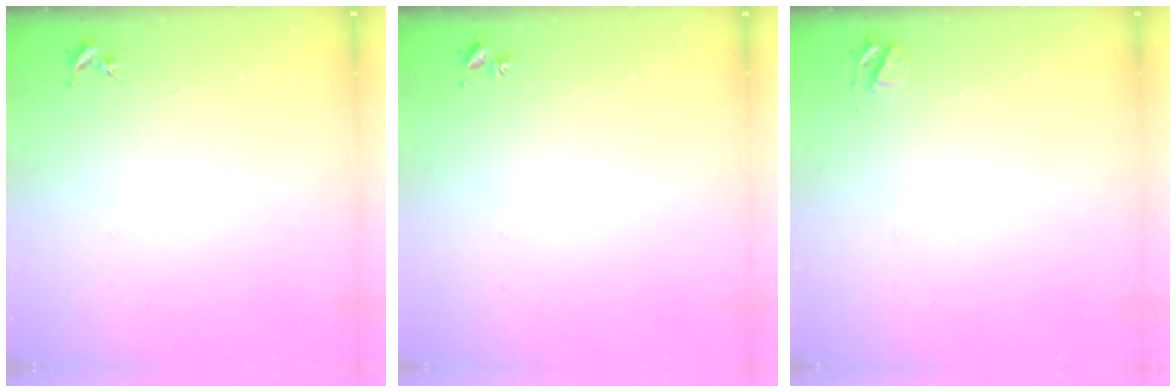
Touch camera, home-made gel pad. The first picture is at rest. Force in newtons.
{"total": 2.0, "press": 2.0, "slide": 0.2}
{"total": 3.5, "press": 3.5, "slide": 0.3}